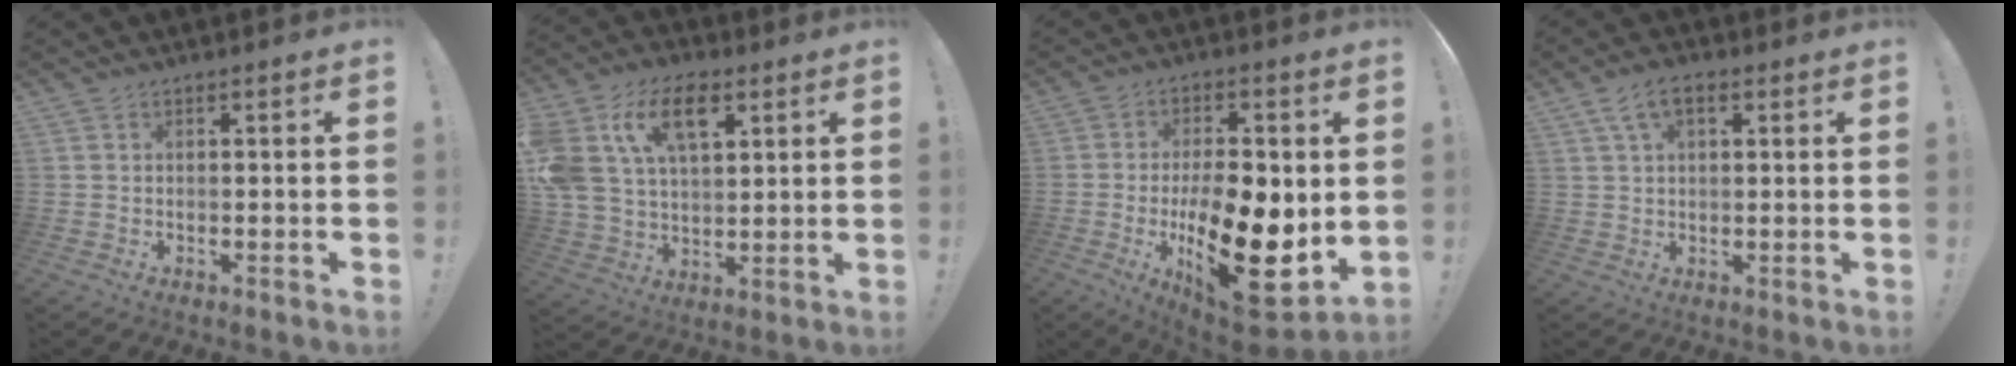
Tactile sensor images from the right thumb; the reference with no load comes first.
{"total": 17.9, "force": [7.5, 11.5, 11.4], "torque": [-0.228, -0.020, 0.138]}
{"total": 22.3, "force": [-3.9, 9.6, 19.8], "torque": [-0.335, 0.003, -0.049]}
{"total": 6.4, "force": [3.0, 3.2, 4.7], "torque": [-0.083, 0.001, 0.057]}